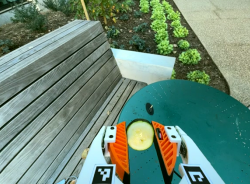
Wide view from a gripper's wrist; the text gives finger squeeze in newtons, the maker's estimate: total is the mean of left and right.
{"total": 11.8, "left": 12.3, "right": 11.4}